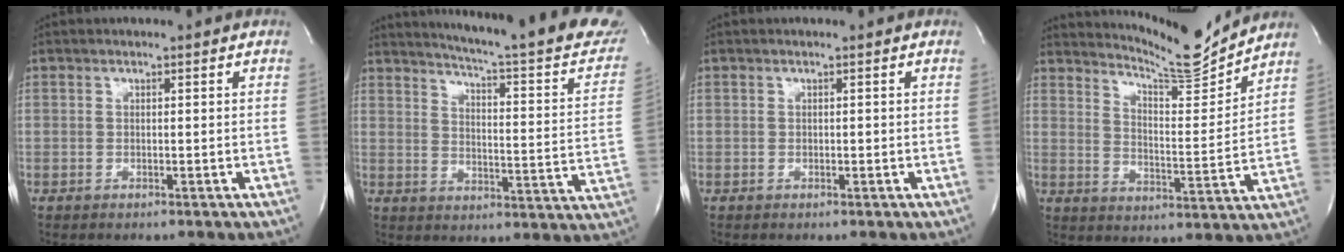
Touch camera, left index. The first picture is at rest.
{"total": 25.5, "force": [22.4, 1.6, 12.2], "torque": [-0.177, -0.083, 0.267]}
{"total": 0.0}
{"total": 10.5, "force": [10.4, -1.1, 1.1], "torque": [-0.032, -0.040, 0.161]}